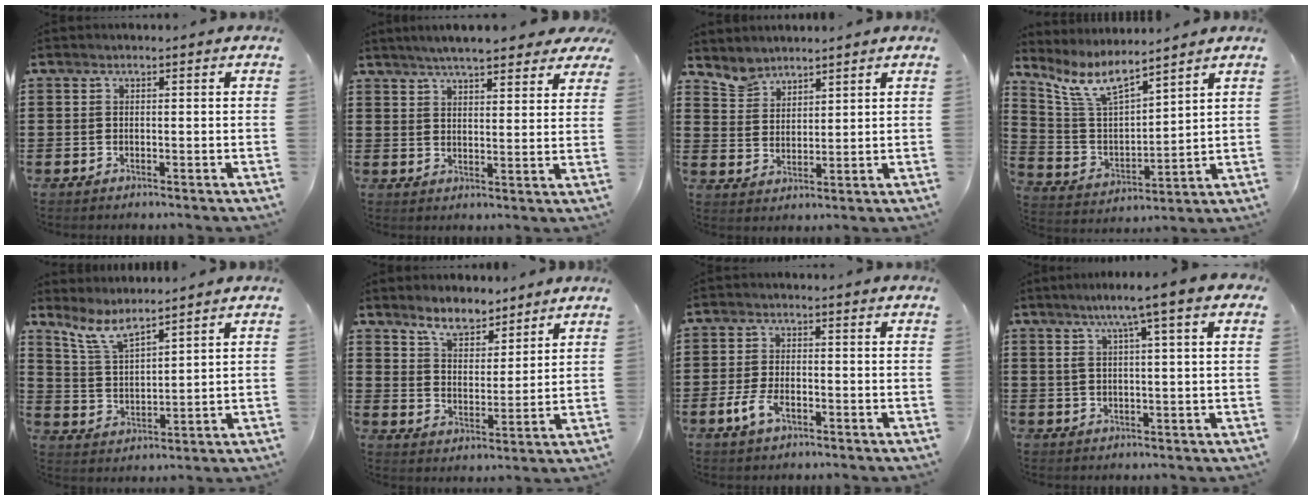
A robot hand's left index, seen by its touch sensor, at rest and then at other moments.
{"total": 5.6, "force": [5.2, 0.6, 2.2], "torque": [-0.061, -0.012, 0.093]}
{"total": 3.9, "force": [3.7, 1.3, -0.1], "torque": [-0.014, -0.007, 0.072]}
{"total": 8.4, "force": [6.5, 2.4, 4.8], "torque": [-0.121, -0.022, 0.115]}
{"total": 6.5, "force": [5.4, 1.1, 3.5], "torque": [-0.086, -0.019, 0.097]}
{"total": 6.0, "force": [5.5, 1.9, 1.6], "torque": [-0.044, -0.016, 0.099]}
{"total": 4.2, "force": [-1.8, 2.2, 3.1], "torque": [-0.074, -0.002, -0.038]}
{"total": 5.0, "force": [1.9, -0.3, 4.6], "torque": [-0.096, -0.001, 0.026]}